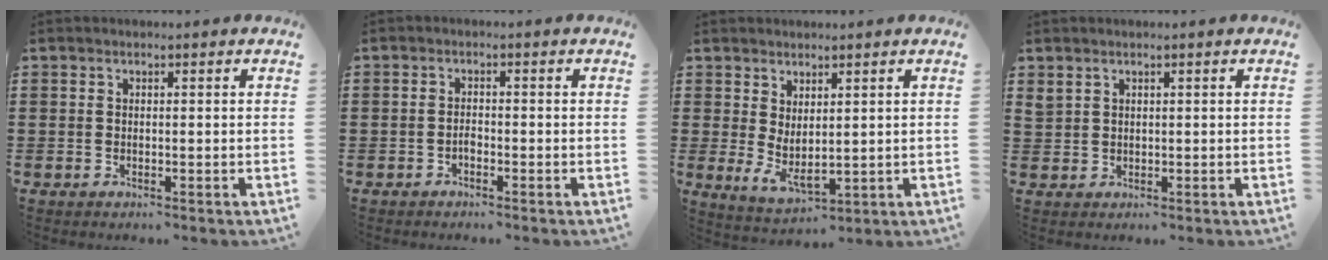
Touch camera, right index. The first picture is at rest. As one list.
[{"total": 1.2, "force": [-0.8, 0.7, 0.7], "torque": [-0.015, -0.001, -0.016]}, {"total": 2.7, "force": [0.7, 1.1, 2.4], "torque": [-0.061, -0.012, 0.009]}, {"total": 1.6, "force": [1.2, 1.1, 0.3], "torque": [-0.010, 0.005, 0.024]}]